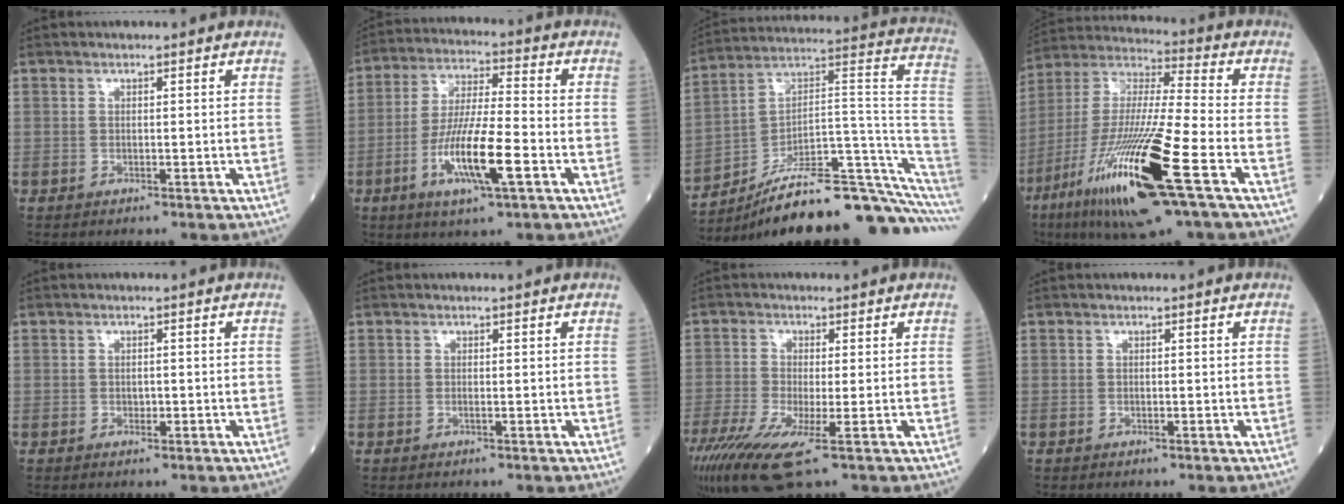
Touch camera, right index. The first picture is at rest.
{"total": 12.1, "force": [-4.5, 1.2, 11.2], "torque": [-0.212, -0.013, -0.083]}
{"total": 24.0, "force": [-17.0, 1.6, 16.8], "torque": [-0.150, 0.061, -0.262]}
{"total": 22.6, "force": [-10.0, 1.7, 20.2], "torque": [-0.413, -0.048, -0.186]}
{"total": 1.0, "force": [-0.5, 0.5, 0.8], "torque": [-0.011, 0.000, -0.006]}
{"total": 0.0}
{"total": 11.5, "force": [-6.0, 2.3, 9.5], "torque": [-0.195, -0.032, -0.106]}
{"total": 0.0}